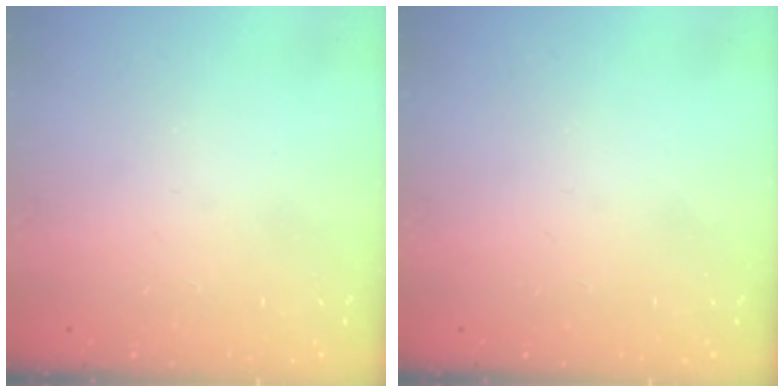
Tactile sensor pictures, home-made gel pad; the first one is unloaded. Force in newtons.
{"total": 0.0}